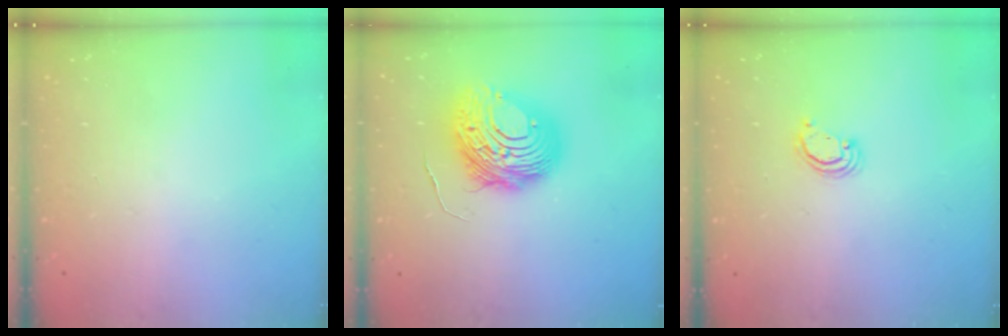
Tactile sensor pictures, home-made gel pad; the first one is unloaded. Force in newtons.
{"total": 13.2, "press": 13.2, "slide": 1.3}
{"total": 2.0, "press": 2.0, "slide": 0.2}